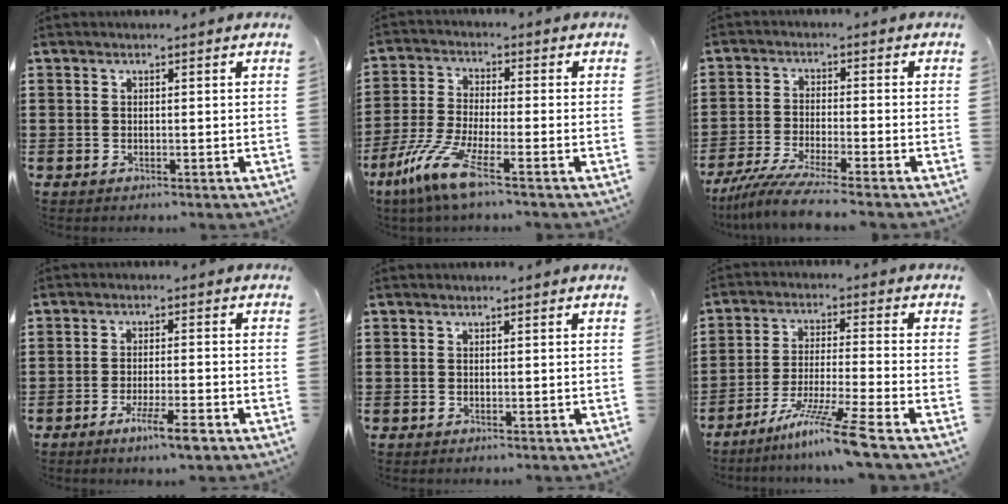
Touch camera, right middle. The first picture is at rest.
{"total": 8.3, "force": [-5.2, 1.1, 6.4], "torque": [-0.158, -0.021, -0.106]}
{"total": 5.9, "force": [-5.1, -0.3, 2.9], "torque": [-0.075, -0.024, -0.102]}
{"total": 5.2, "force": [-3.4, 0.5, 4.0], "torque": [-0.066, -0.006, -0.056]}
{"total": 0.0}
{"total": 9.4, "force": [-7.0, -0.9, 6.2], "torque": [-0.118, -0.013, -0.136]}